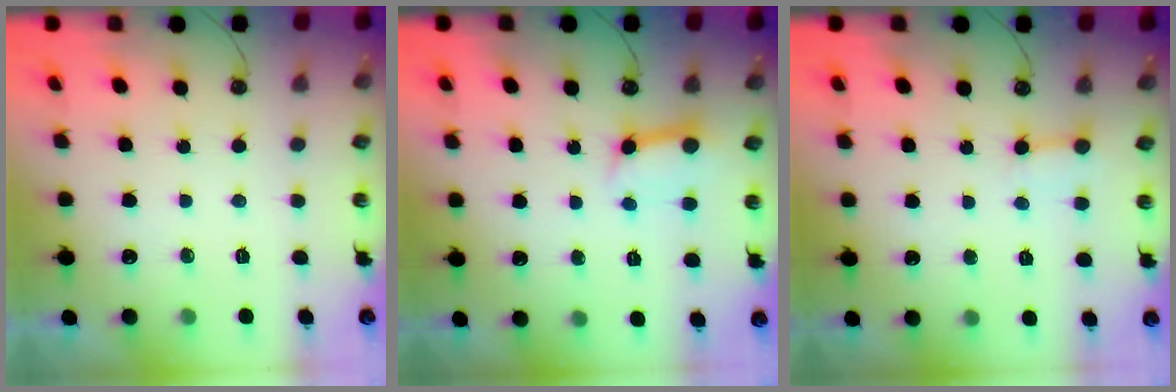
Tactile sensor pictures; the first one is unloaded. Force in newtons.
{"total": 7.3, "press": 7.3, "slide": 1.0}
{"total": 3.5, "press": 3.4, "slide": 0.5}